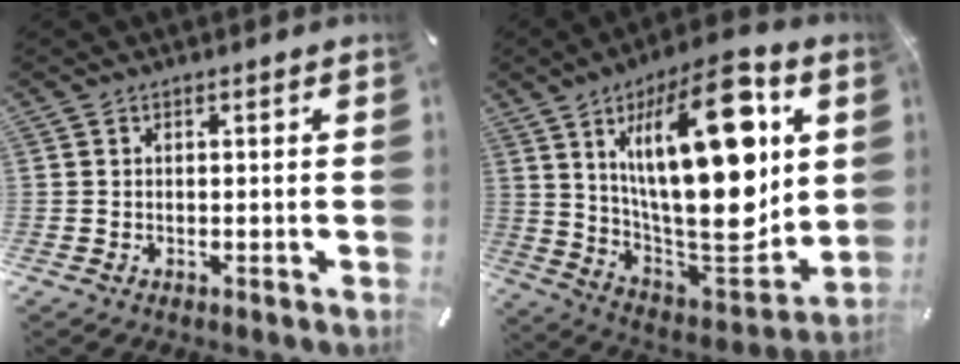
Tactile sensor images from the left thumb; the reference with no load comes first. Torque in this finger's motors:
{"motor_torque": [2.66, 2.35, 2.77, 0.00, 0.52]}